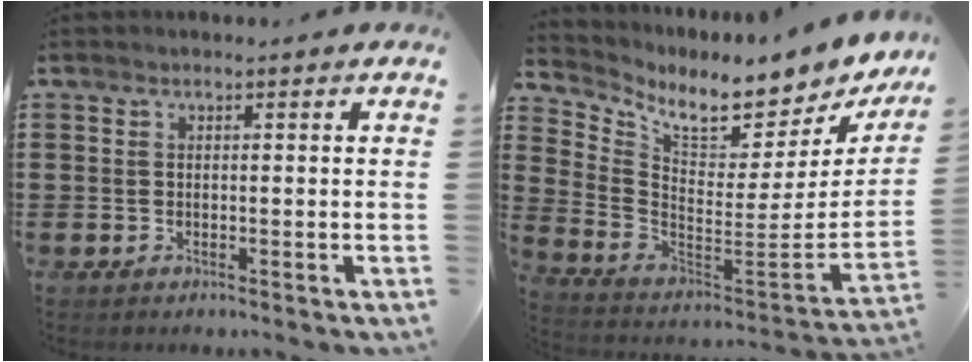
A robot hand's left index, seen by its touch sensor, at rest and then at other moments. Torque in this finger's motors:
{"motor_torque": [0.82, -1.32, 0.28, 0.04]}